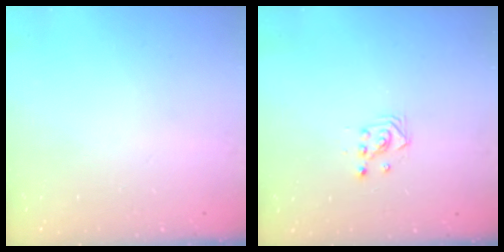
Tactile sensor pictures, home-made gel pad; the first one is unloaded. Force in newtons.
{"total": 2.9, "press": 2.9, "slide": 0.3}